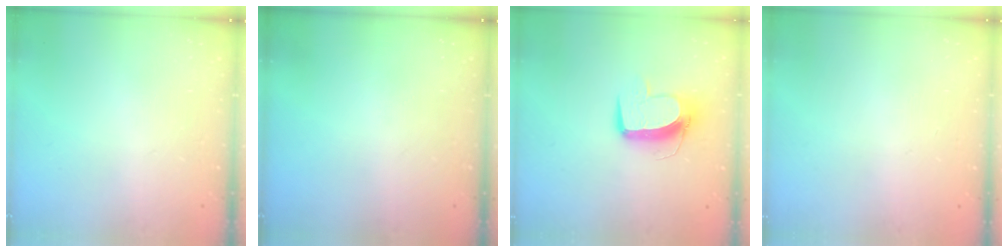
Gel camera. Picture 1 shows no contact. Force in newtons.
{"total": 0.0}
{"total": 10.4, "press": 10.3, "slide": 1.0}
{"total": 0.0}